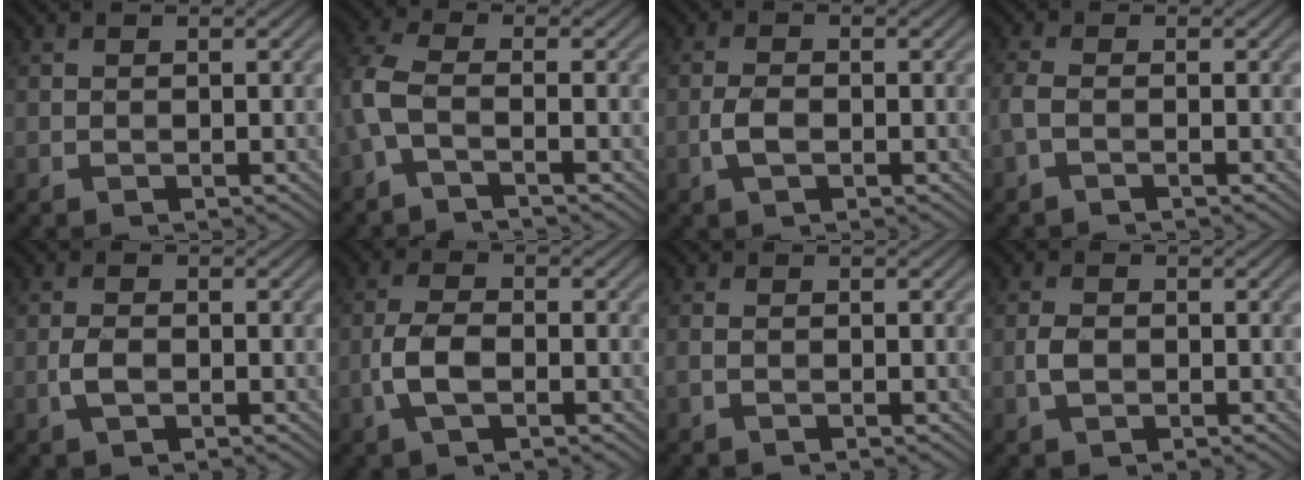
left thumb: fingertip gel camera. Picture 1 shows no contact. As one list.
[{"total": 4.5, "force": [-1.7, 1.5, 3.9], "torque": [-0.103, 0.003, -0.049]}, {"total": 2.5, "force": [-0.9, 1.0, 2.1], "torque": [-0.047, 0.001, -0.022]}, {"total": 2.0, "force": [-0.9, 0.6, 1.7], "torque": [-0.048, 0.001, -0.026]}, {"total": 2.1, "force": [-0.8, 0.9, 1.7], "torque": [-0.039, 0.002, -0.019]}, {"total": 4.3, "force": [-1.5, 1.8, 3.6], "torque": [-0.086, 0.002, -0.038]}, {"total": 0.9, "force": [-0.4, 0.1, 0.7], "torque": [-0.020, 0.001, -0.012]}, {"total": 2.2, "force": [-0.6, 1.3, 1.6], "torque": [-0.039, 0.003, -0.015]}]